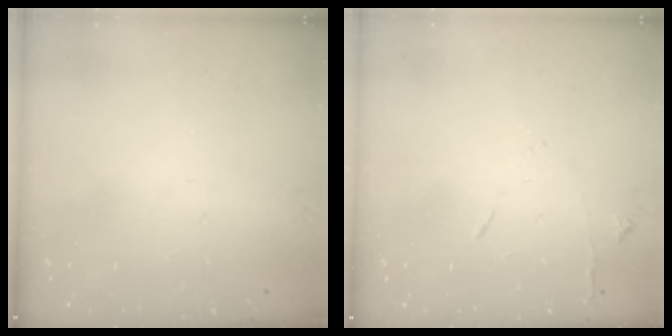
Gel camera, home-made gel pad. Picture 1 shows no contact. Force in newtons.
{"total": 6.2, "press": 6.1, "slide": 0.8}